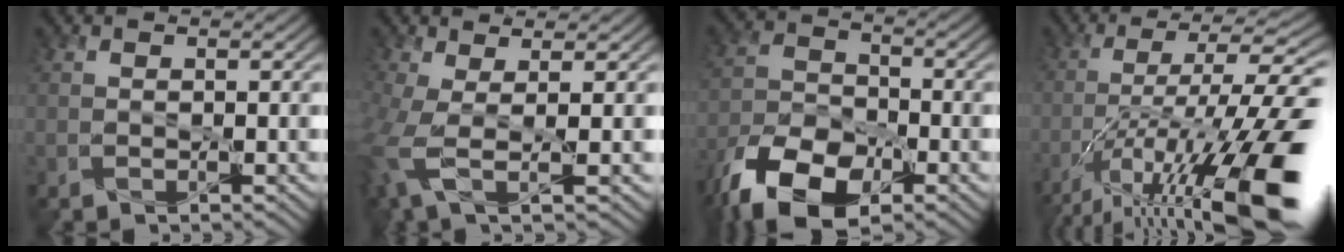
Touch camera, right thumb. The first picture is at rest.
{"total": 6.1, "force": [-0.2, 2.0, 5.8], "torque": [-0.132, -0.011, -0.008]}
{"total": 12.6, "force": [-7.9, 6.2, 7.6], "torque": [-0.161, -0.016, -0.156]}
{"total": 18.6, "force": [-9.2, 5.1, 15.3], "torque": [-0.248, -0.008, -0.160]}